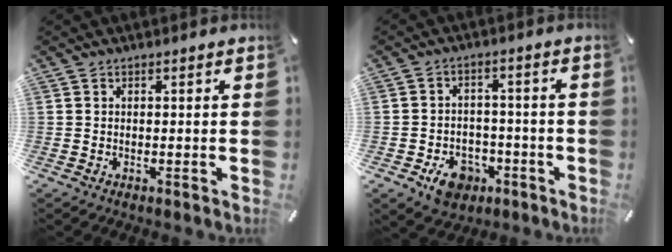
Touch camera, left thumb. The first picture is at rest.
{"total": 8.4, "force": [-4.4, 6.0, 3.8], "torque": [-0.065, 0.028, -0.077]}